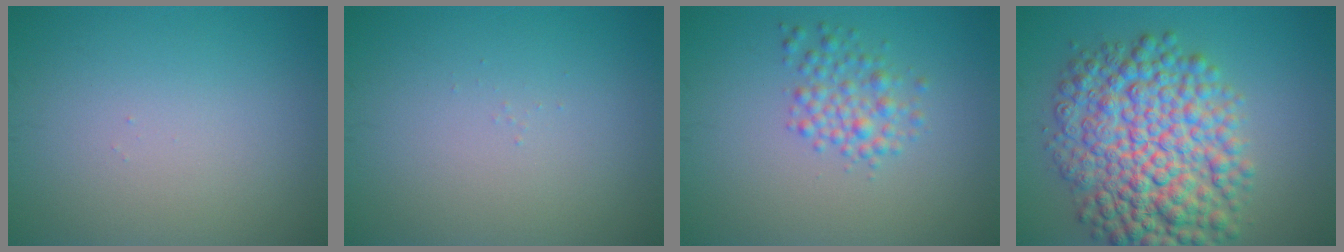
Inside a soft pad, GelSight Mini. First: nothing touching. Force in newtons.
{"total": 0.0}
{"total": 2.6, "press": 2.6, "slide": 0.1}
{"total": 10.8, "press": 10.8, "slide": 0.1}